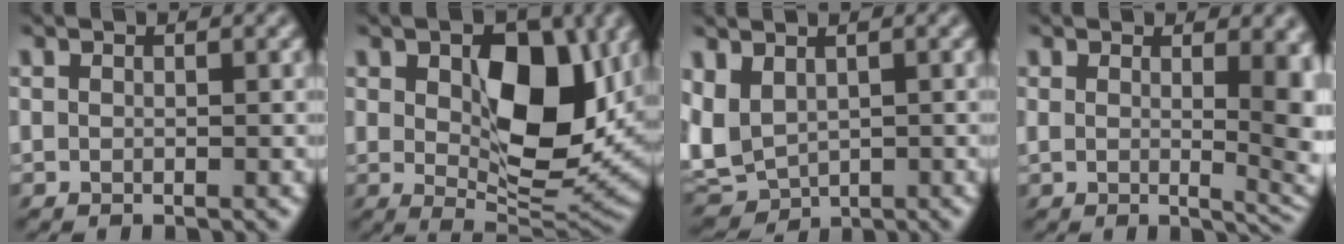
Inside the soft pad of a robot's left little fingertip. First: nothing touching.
{"total": 11.6, "force": [2.0, 6.5, 9.4], "torque": [-0.147, -0.014, 0.034]}
{"total": 6.8, "force": [-1.1, 4.0, 5.5], "torque": [-0.116, -0.015, -0.006]}
{"total": 7.6, "force": [2.0, 3.8, 6.2], "torque": [-0.101, -0.026, 0.056]}